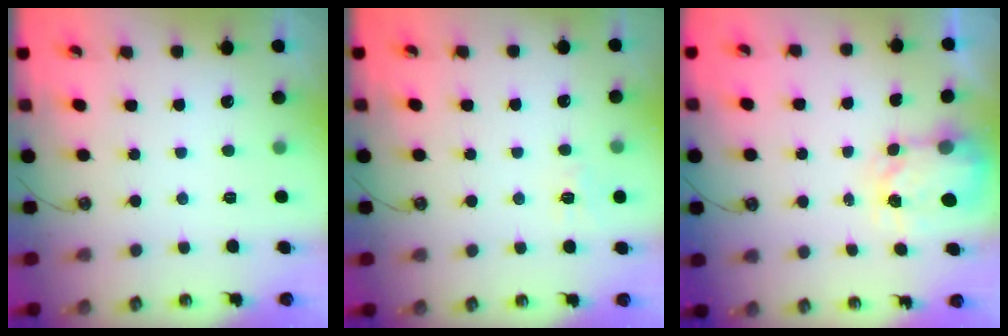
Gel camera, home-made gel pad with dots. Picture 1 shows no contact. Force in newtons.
{"total": 7.0, "press": 7.0, "slide": 0.5}
{"total": 4.0, "press": 3.9, "slide": 0.5}